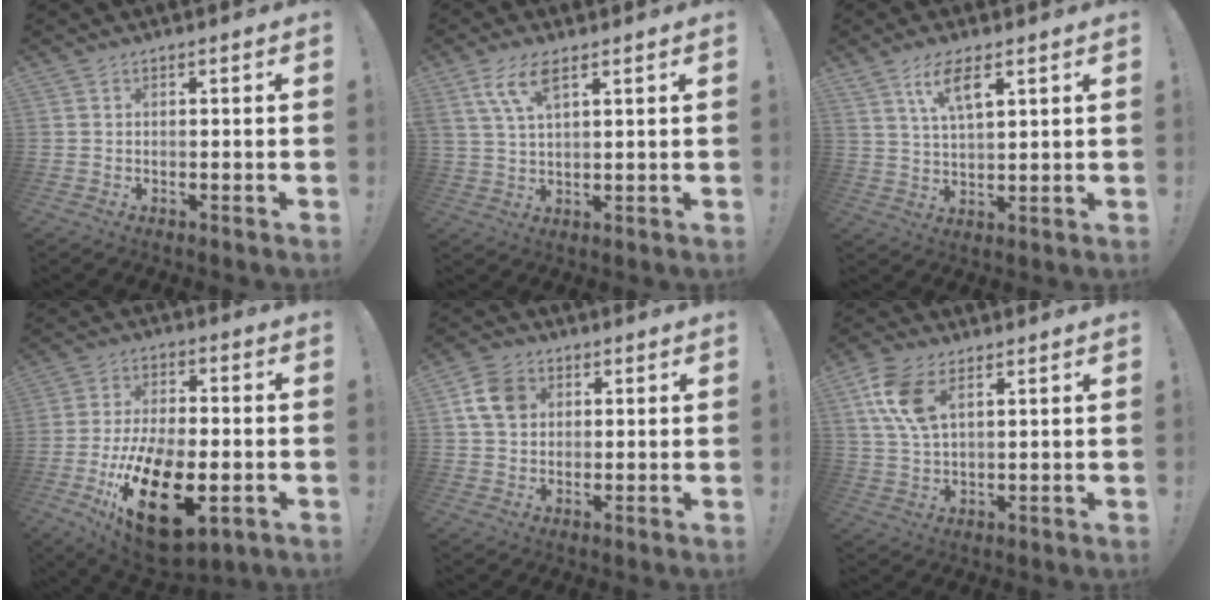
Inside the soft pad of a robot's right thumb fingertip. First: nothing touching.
{"total": 7.8, "force": [4.4, 2.5, 5.9], "torque": [-0.118, -0.007, 0.084]}
{"total": 8.0, "force": [4.6, 2.4, 6.1], "torque": [-0.103, -0.018, 0.078]}
{"total": 23.1, "force": [-7.7, 11.8, 18.4], "torque": [-0.315, 0.038, -0.111]}
{"total": 9.1, "force": [2.8, 7.2, 4.8], "torque": [-0.086, 0.007, 0.058]}
{"total": 10.7, "force": [4.9, 5.7, 7.6], "torque": [-0.156, -0.012, 0.090]}